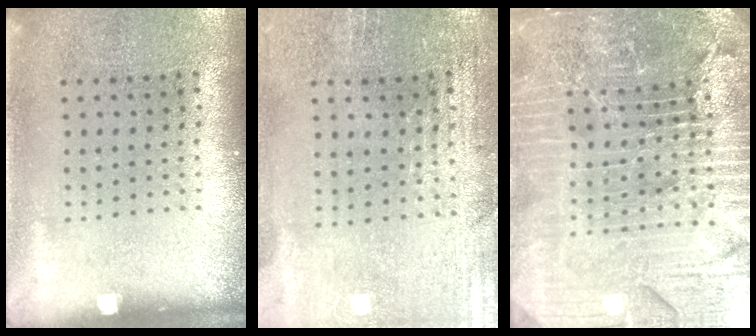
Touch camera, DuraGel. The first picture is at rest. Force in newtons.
{"total": 0.6, "press": 0.5, "slide": 0.3}
{"total": 5.8, "press": 5.1, "slide": 2.6}